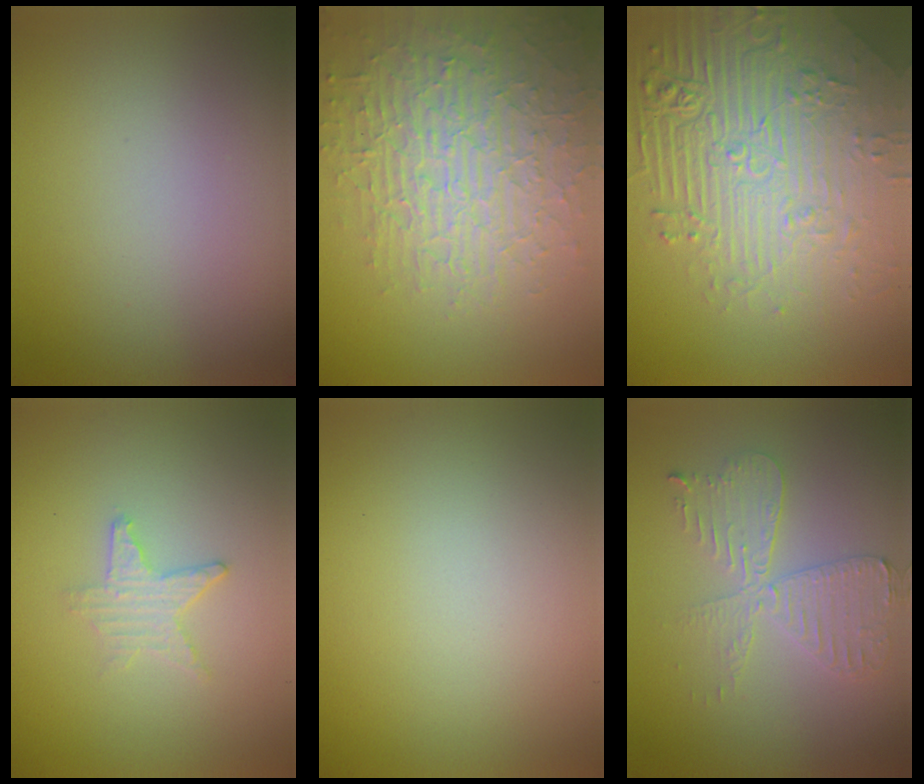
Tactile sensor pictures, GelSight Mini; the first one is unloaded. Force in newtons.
{"total": 7.7, "press": 5.6, "slide": 5.3}
{"total": 7.6, "press": 6.0, "slide": 4.7}
{"total": 2.1, "press": 2.0, "slide": 0.4}
{"total": 0.0}
{"total": 4.1, "press": 3.6, "slide": 1.9}